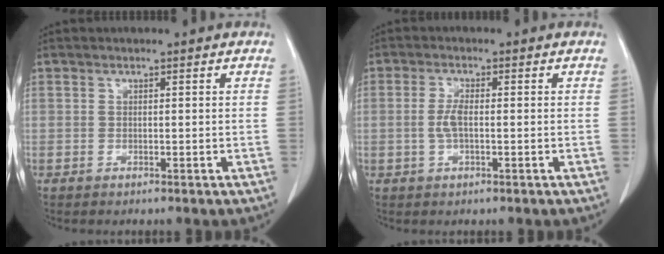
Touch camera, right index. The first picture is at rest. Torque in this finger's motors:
{"motor_torque": [0.62, 0.48, 0.10, 0.05]}